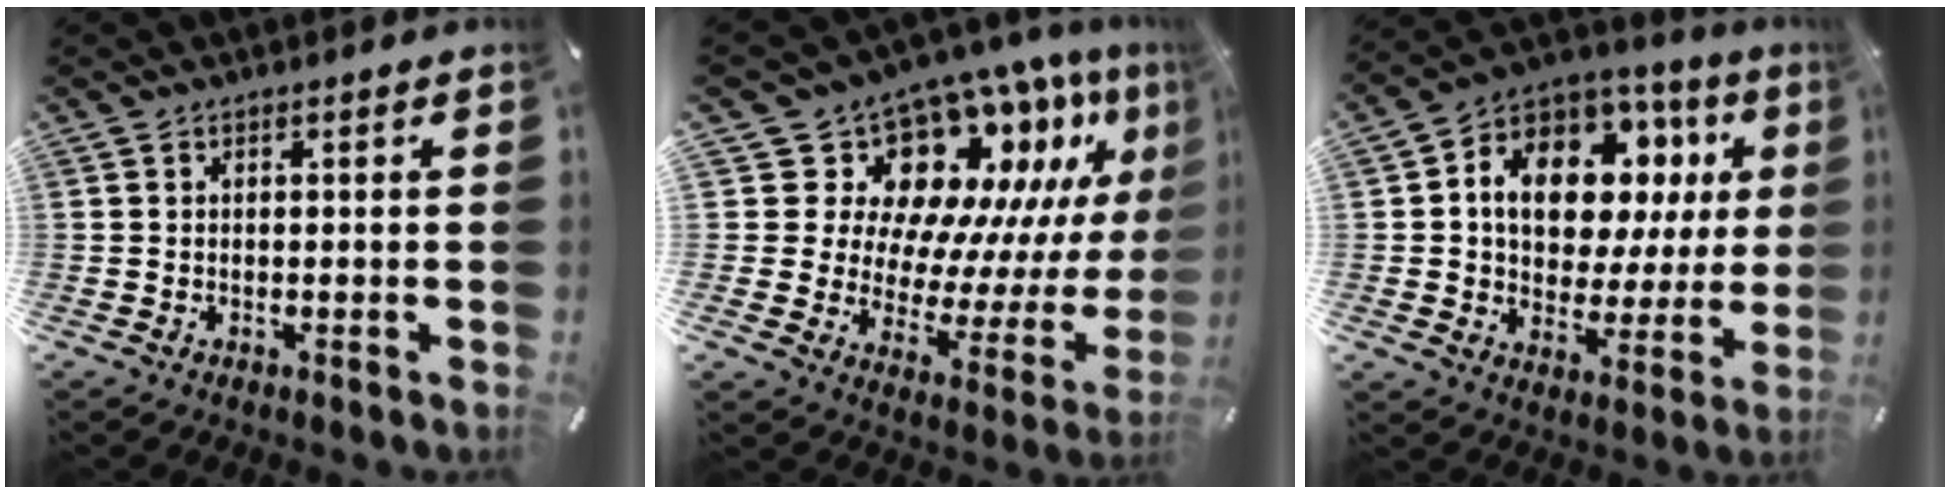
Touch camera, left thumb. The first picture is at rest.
{"total": 17.3, "force": [12.7, 9.4, 7.2], "torque": [-0.115, -0.124, 0.226]}
{"total": 14.8, "force": [4.8, 10.5, 9.2], "torque": [-0.157, -0.024, 0.090]}